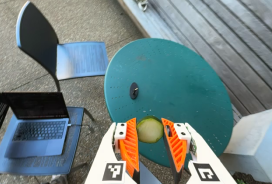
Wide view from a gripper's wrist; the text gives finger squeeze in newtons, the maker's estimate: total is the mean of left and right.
{"total": 10.3, "left": 10.6, "right": 10.1}